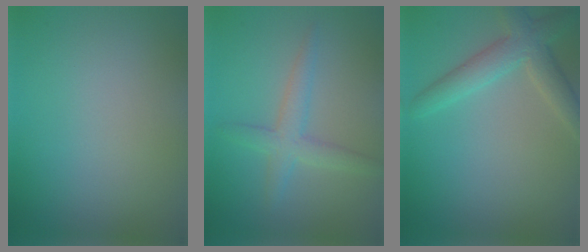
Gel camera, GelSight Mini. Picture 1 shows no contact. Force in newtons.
{"total": 2.7, "press": 2.7, "slide": 0.1}
{"total": 3.8, "press": 3.8, "slide": 0.3}